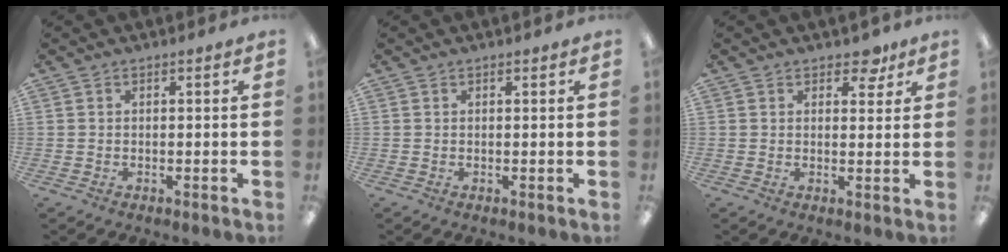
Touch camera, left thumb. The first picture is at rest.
{"total": 0.0}
{"total": 4.5, "force": [3.1, 2.6, 2.0], "torque": [-0.009, -0.013, 0.051]}